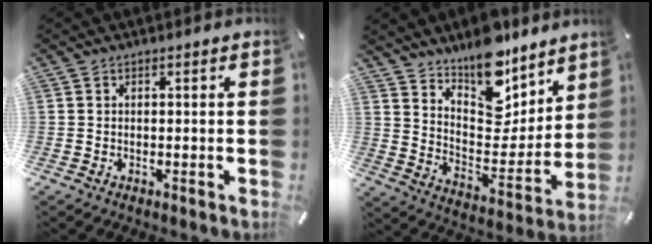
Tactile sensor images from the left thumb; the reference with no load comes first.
{"total": 15.0, "force": [13.0, 6.2, 4.3], "torque": [-0.062, -0.126, 0.232]}